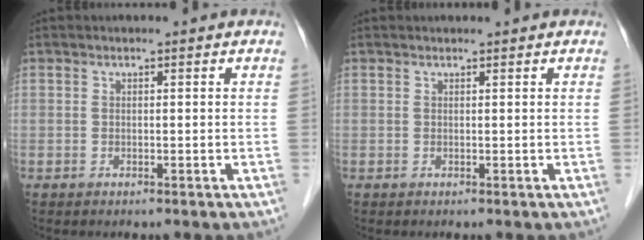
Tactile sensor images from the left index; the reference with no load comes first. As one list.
[{"total": 1.0, "force": [0.9, 0.0, 0.2], "torque": [-0.005, 0.010, 0.015]}]